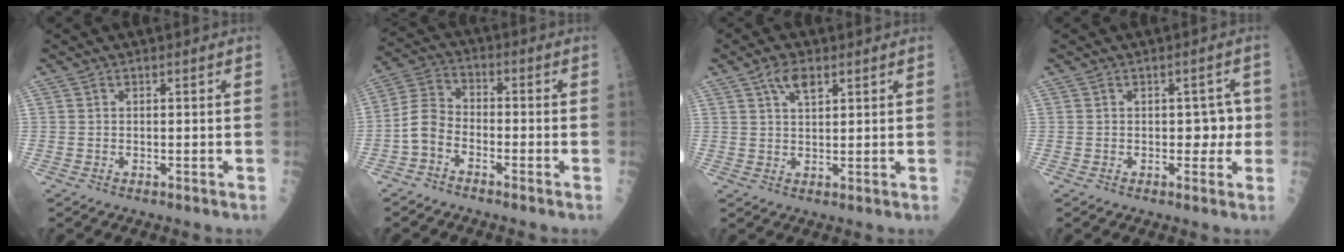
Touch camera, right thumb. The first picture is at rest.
{"total": 6.1, "force": [-3.0, 3.7, 3.8], "torque": [-0.072, 0.033, -0.074]}
{"total": 4.2, "force": [2.4, 1.8, 3.0], "torque": [-0.046, -0.004, 0.046]}
{"total": 3.7, "force": [-0.1, 2.5, 2.7], "torque": [-0.002, 0.005, -0.005]}